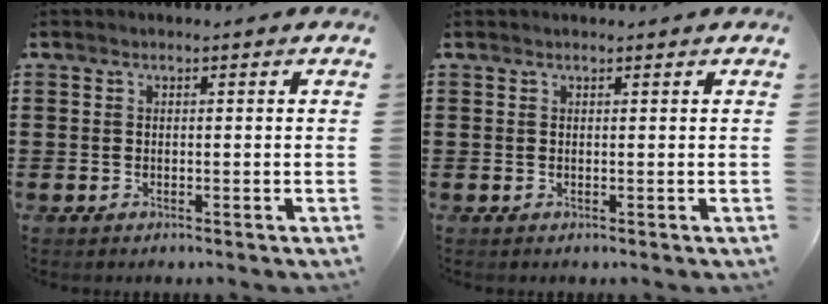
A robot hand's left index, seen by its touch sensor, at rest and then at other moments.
{"total": 0.0}